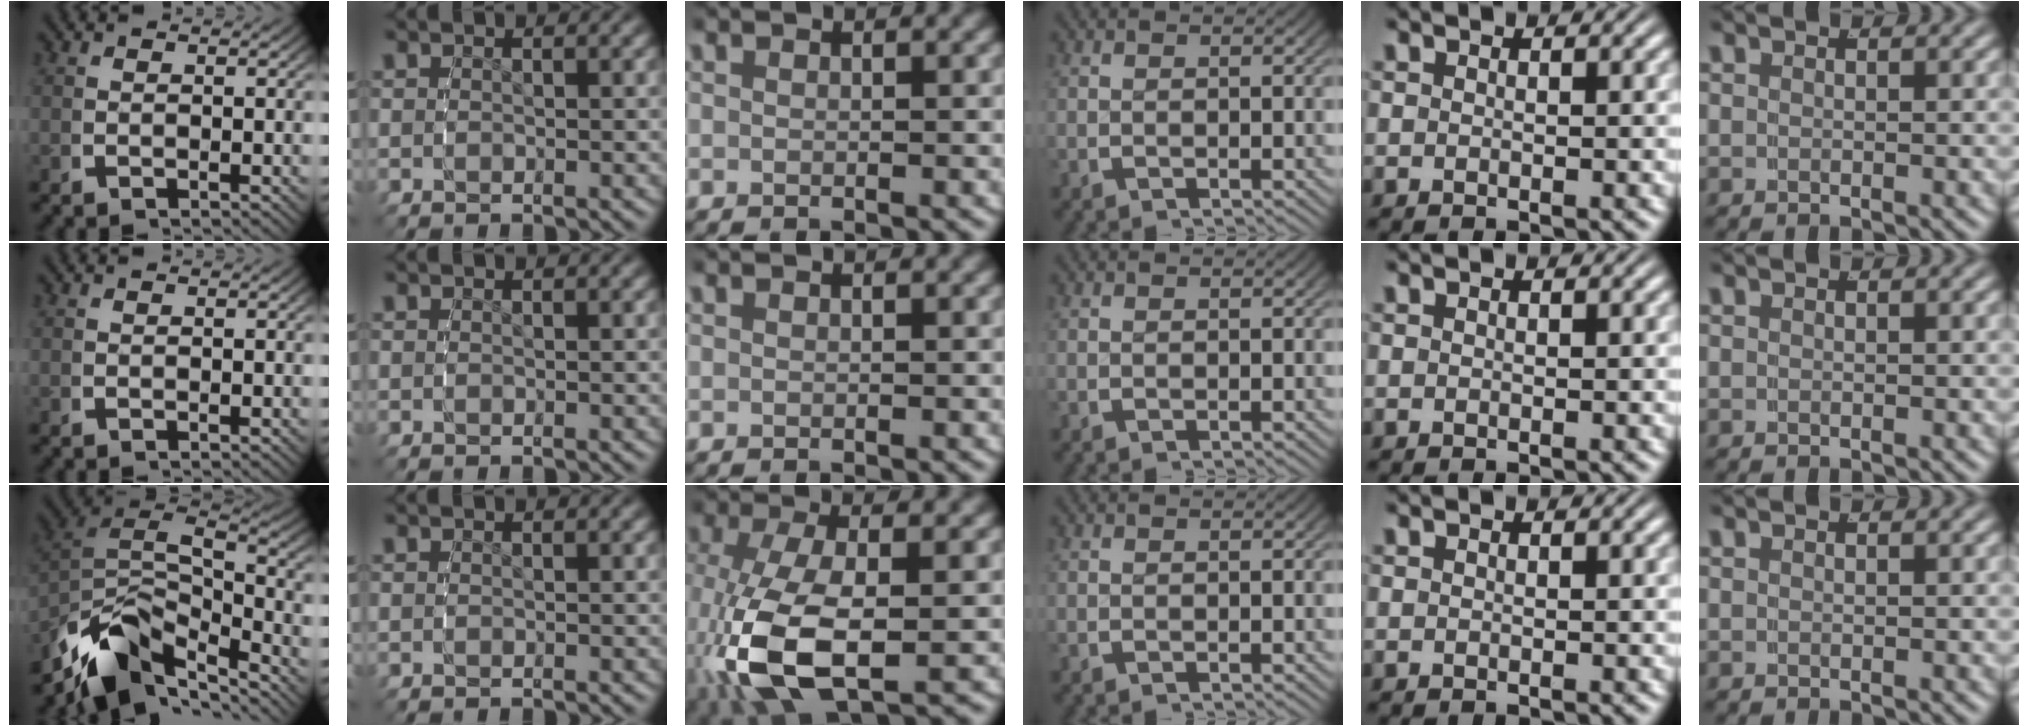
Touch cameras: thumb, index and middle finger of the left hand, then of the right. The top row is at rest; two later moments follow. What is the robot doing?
{"motion": "grasp_and_lifting", "object": "bottle cap"}